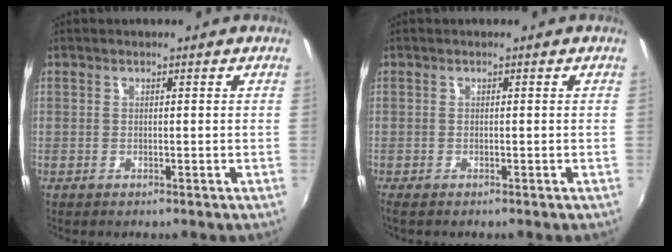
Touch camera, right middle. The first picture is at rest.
{"total": 0.8, "force": [-0.7, 0.2, 0.4], "torque": [-0.012, -0.003, -0.012]}